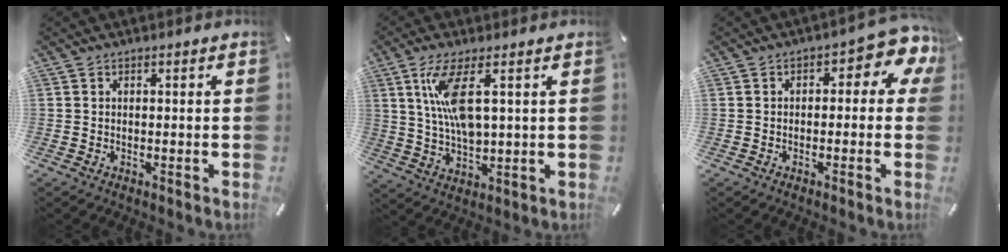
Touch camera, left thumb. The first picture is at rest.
{"total": 10.6, "force": [2.9, 3.9, 9.4], "torque": [-0.196, -0.007, 0.046]}
{"total": 6.1, "force": [1.6, 3.1, 5.0], "torque": [-0.070, -0.012, 0.019]}